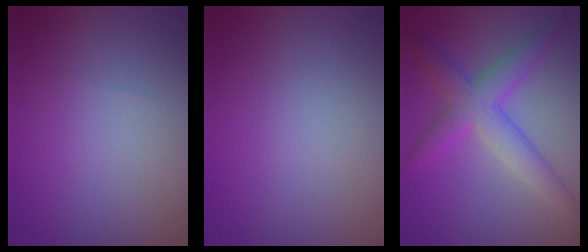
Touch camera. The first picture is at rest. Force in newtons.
{"total": 0.0}
{"total": 3.6, "press": 3.6, "slide": 0.2}